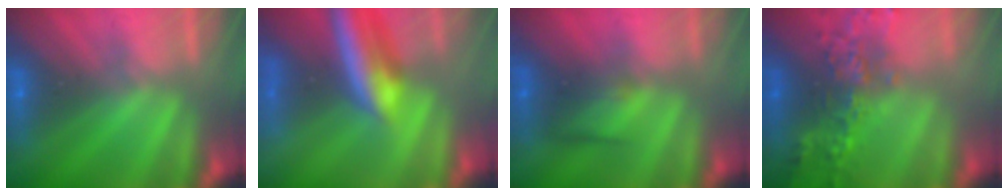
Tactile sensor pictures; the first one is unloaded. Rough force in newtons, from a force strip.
{"total": 8.3}
{"total": 2.4}
{"total": 6.5}